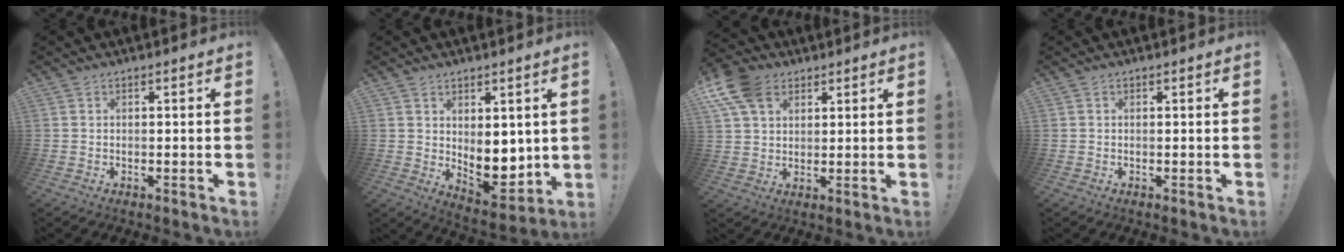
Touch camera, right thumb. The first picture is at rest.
{"total": 9.1, "force": [1.2, 6.5, 6.2], "torque": [-0.064, -0.018, 0.035]}
{"total": 11.9, "force": [5.7, 8.2, 6.6], "torque": [-0.128, -0.019, 0.112]}
{"total": 0.0}